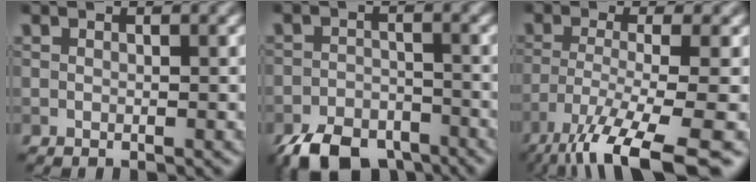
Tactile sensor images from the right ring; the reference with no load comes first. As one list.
[{"total": 6.7, "force": [-5.0, 3.4, 2.9], "torque": [-0.049, -0.013, -0.088]}, {"total": 10.9, "force": [-7.1, 2.3, 7.9], "torque": [-0.134, -0.014, -0.124]}]